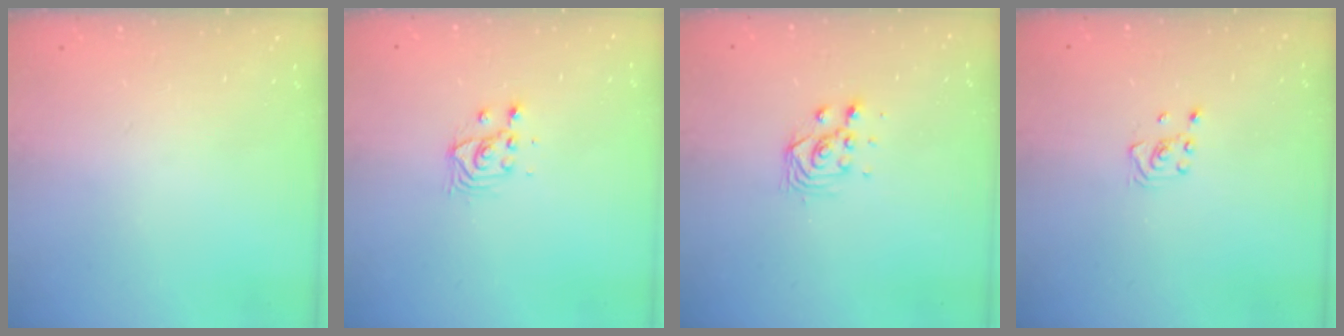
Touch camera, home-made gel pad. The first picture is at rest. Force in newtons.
{"total": 3.8, "press": 3.8, "slide": 0.2}
{"total": 2.9, "press": 2.8, "slide": 0.8}
{"total": 2.6, "press": 2.4, "slide": 1.0}